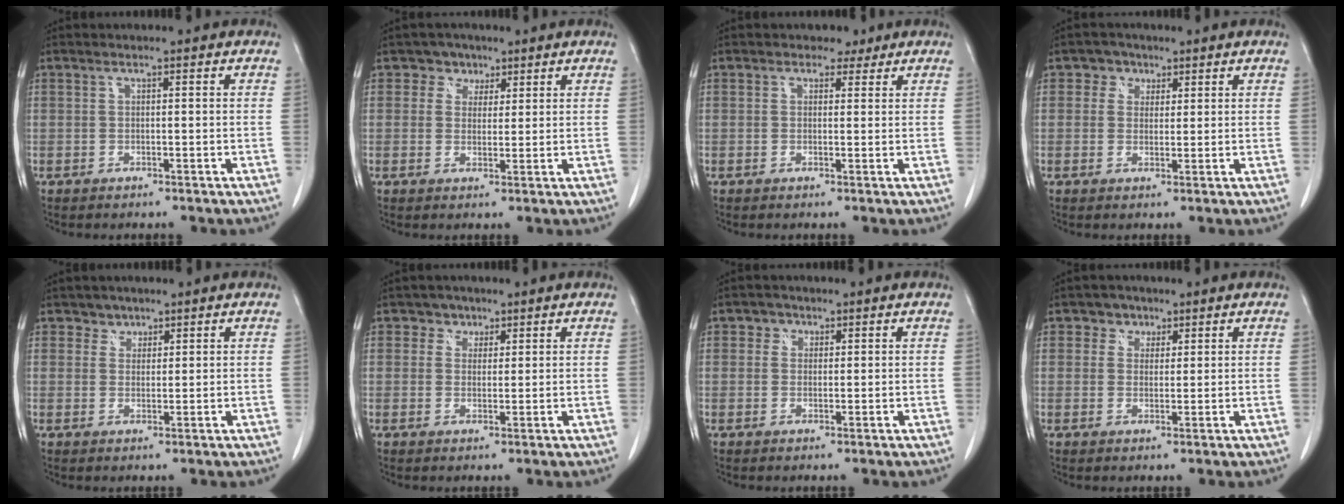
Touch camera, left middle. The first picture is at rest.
{"total": 3.2, "force": [1.8, 2.6, 0.2], "torque": [0.003, 0.005, 0.023]}
{"total": 2.2, "force": [1.5, 1.6, 0.2], "torque": [0.002, 0.005, 0.016]}
{"total": 2.8, "force": [1.4, 2.4, 0.4], "torque": [0.000, 0.004, 0.017]}
{"total": 1.9, "force": [1.5, 1.2, -0.3], "torque": [0.012, -0.001, 0.020]}
{"total": 2.3, "force": [1.5, 1.8, -0.1], "torque": [0.009, 0.001, 0.018]}
{"total": 1.9, "force": [0.9, 1.6, 0.3], "torque": [0.004, 0.000, 0.009]}
{"total": 2.7, "force": [1.6, 2.2, 0.2], "torque": [0.004, 0.003, 0.020]}